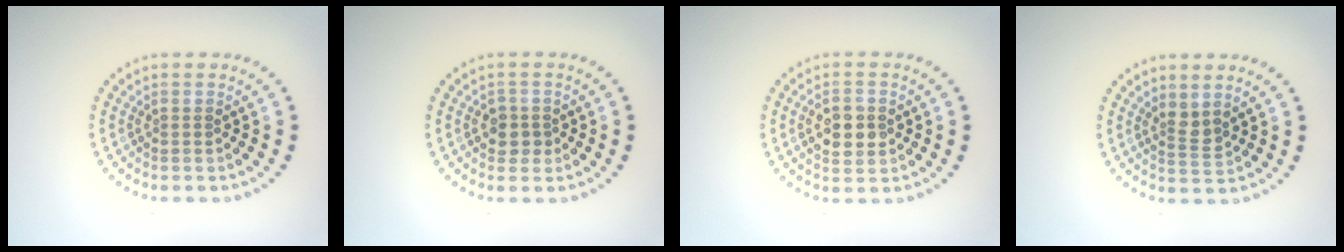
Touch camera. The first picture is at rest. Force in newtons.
{"total": 1.7, "press": 1.6, "slide": 0.6}
{"total": 3.5, "press": 3.5, "slide": 0.2}
{"total": 1.7, "press": 1.3, "slide": 1.1}